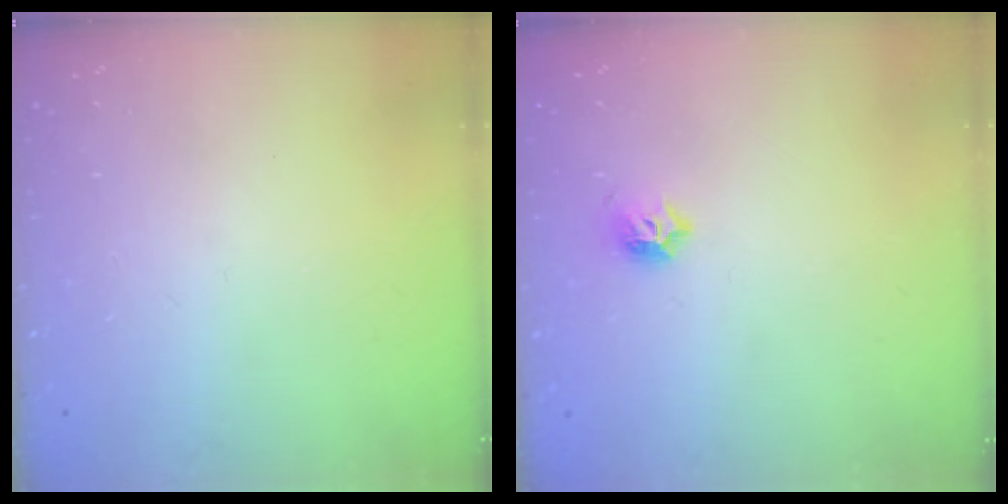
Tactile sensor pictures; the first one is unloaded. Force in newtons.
{"total": 4.3, "press": 4.2, "slide": 1.2}